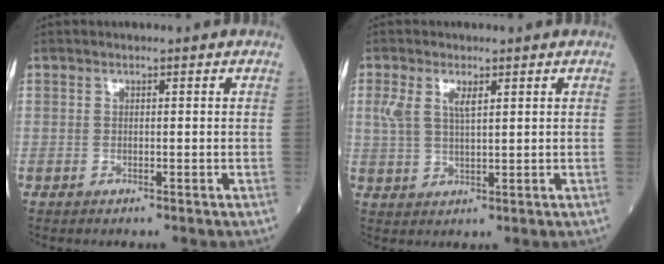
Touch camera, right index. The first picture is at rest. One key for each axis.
{"total": 4.5, "fx": 1.9, "fy": 1.7, "fz": 3.7, "tx": -0.084, "ty": 0.012, "tz": 0.043}